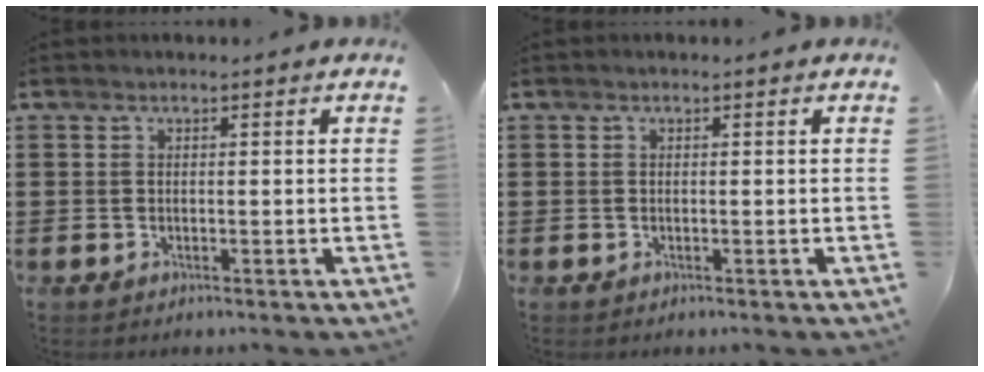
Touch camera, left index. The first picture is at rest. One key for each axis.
{"total": 0.0}